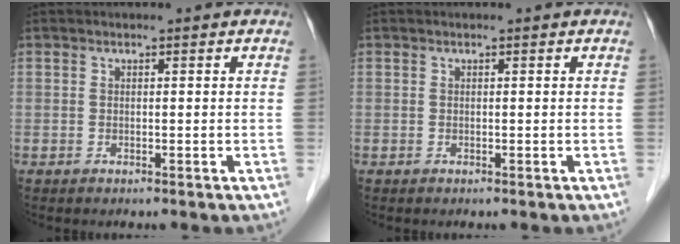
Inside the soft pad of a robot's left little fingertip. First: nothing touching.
{"total": 0.0}